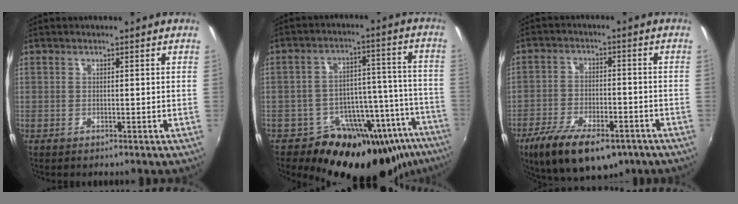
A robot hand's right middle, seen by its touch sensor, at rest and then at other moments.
{"total": 23.0, "force": [-17.1, 12.2, 9.5], "torque": [-0.132, 0.039, -0.224]}
{"total": 16.2, "force": [-10.4, 6.7, 10.5], "torque": [-0.211, -0.035, -0.166]}